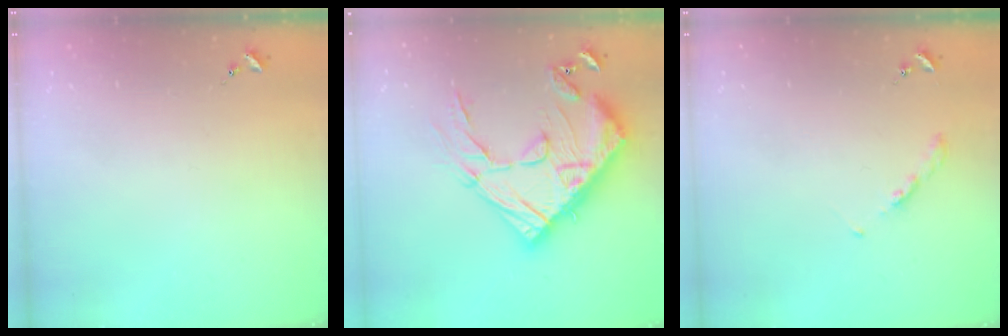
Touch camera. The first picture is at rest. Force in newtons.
{"total": 30.1, "press": 30.0, "slide": 2.9}
{"total": 3.2, "press": 3.2, "slide": 0.4}